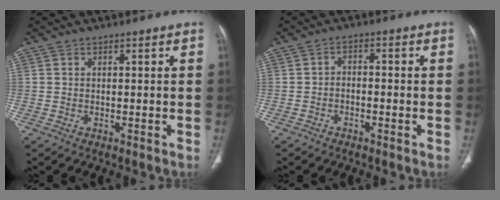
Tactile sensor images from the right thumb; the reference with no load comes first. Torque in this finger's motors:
{"motor_torque": [-0.09, 0.12, -0.16, 0.06, 0.07]}